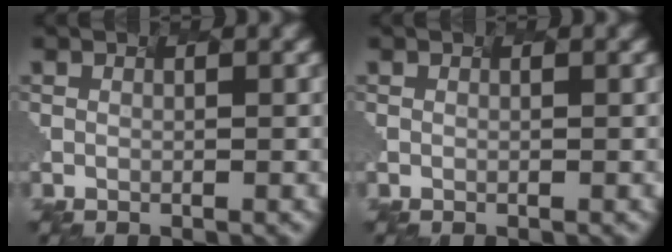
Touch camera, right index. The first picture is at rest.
{"total": 0.0}